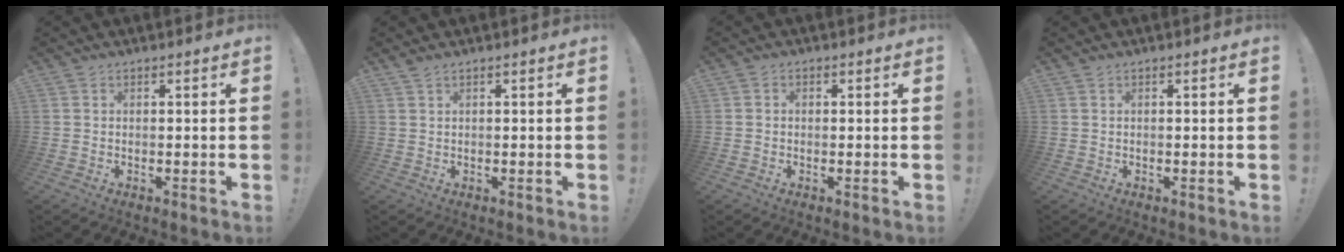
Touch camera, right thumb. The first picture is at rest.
{"total": 1.0, "force": [0.8, 0.1, 0.6], "torque": [-0.012, -0.001, 0.016]}
{"total": 0.9, "force": [-0.6, 0.7, 0.1], "torque": [0.000, 0.003, -0.010]}
{"total": 0.0}